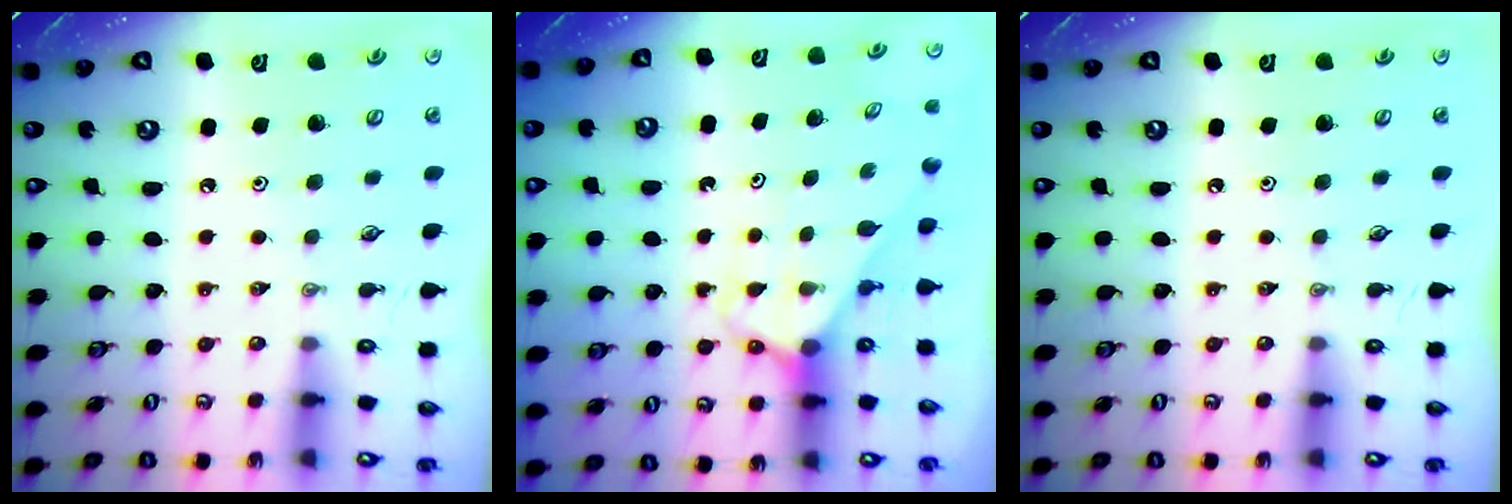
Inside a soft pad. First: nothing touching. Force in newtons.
{"total": 2.9, "press": 2.9, "slide": 0.2}
{"total": 0.0}